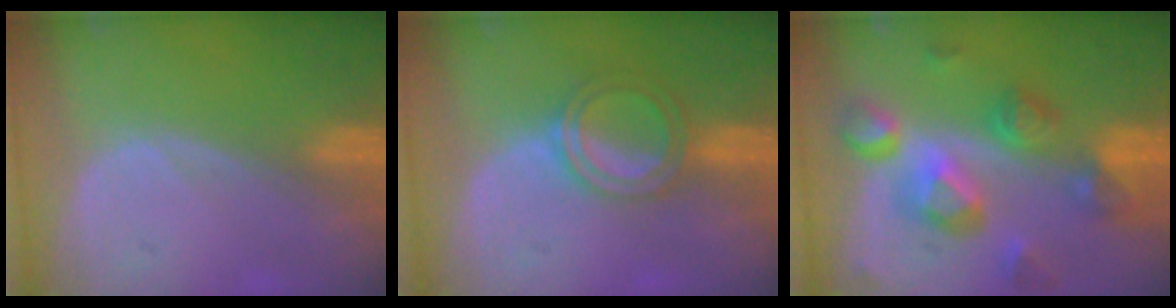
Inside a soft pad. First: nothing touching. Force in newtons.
{"total": 5.1, "press": 4.7, "slide": 1.9}
{"total": 10.4, "press": 9.3, "slide": 4.8}